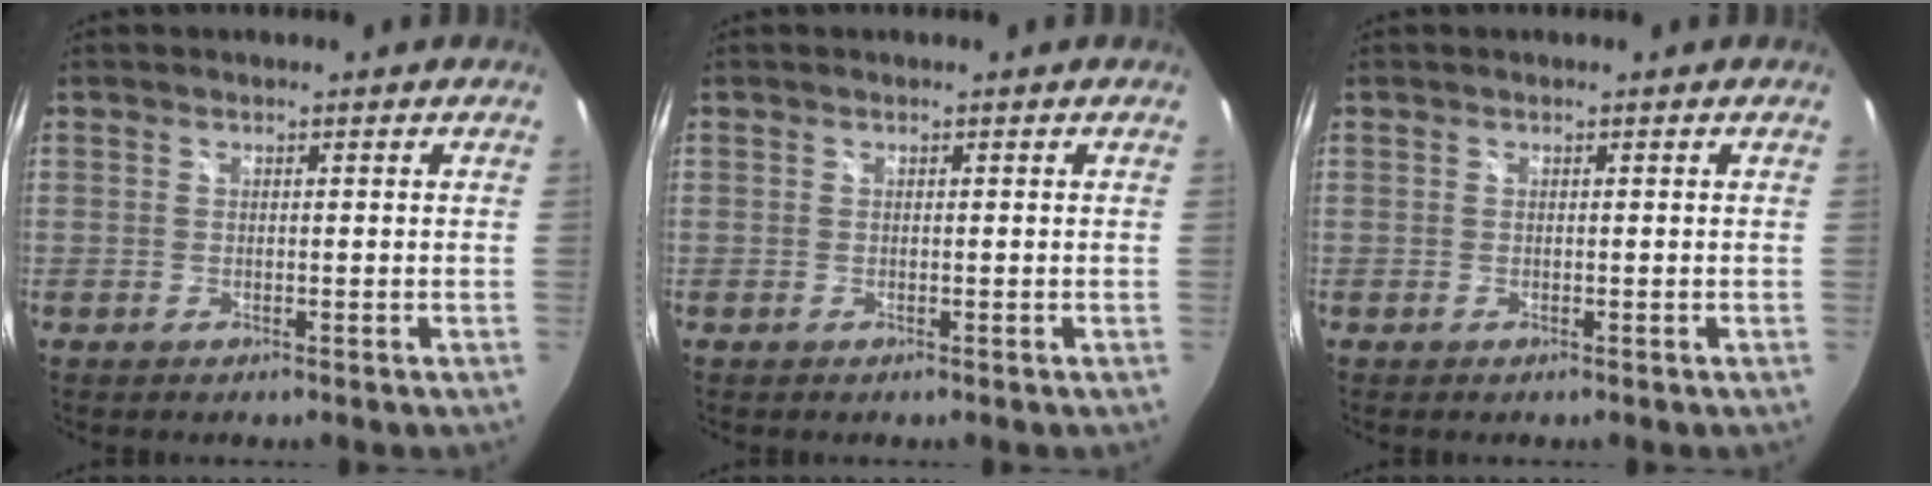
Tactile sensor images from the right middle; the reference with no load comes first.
{"total": 0.0}
{"total": 0.0}